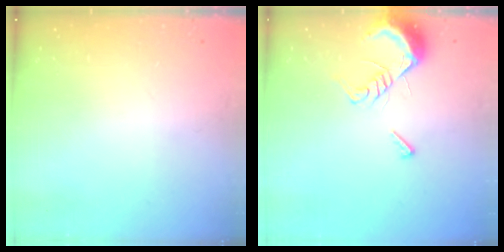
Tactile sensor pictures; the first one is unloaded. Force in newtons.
{"total": 9.5, "press": 9.4, "slide": 0.9}